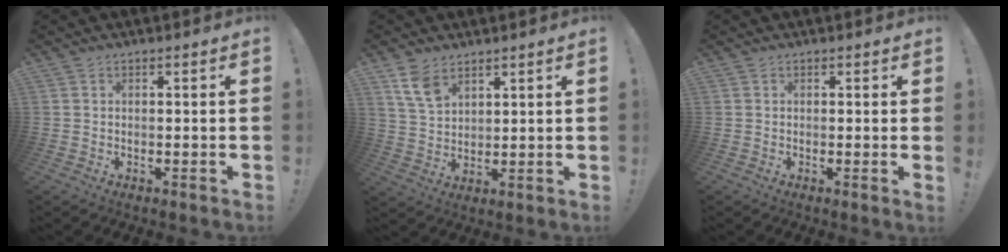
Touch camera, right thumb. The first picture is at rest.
{"total": 7.6, "force": [5.0, 4.1, 4.0], "torque": [-0.072, -0.022, 0.097]}
{"total": 1.1, "force": [0.4, -0.4, 0.9], "torque": [-0.009, -0.004, 0.004]}